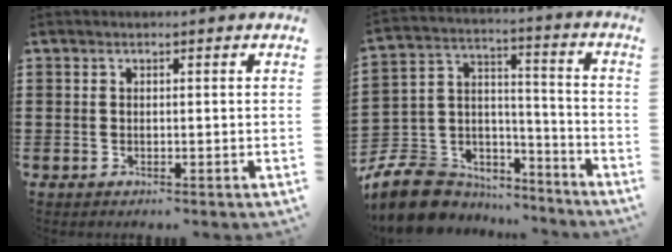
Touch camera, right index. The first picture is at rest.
{"total": 8.7, "force": [-7.0, 4.9, 1.6], "torque": [-0.062, 0.012, -0.136]}